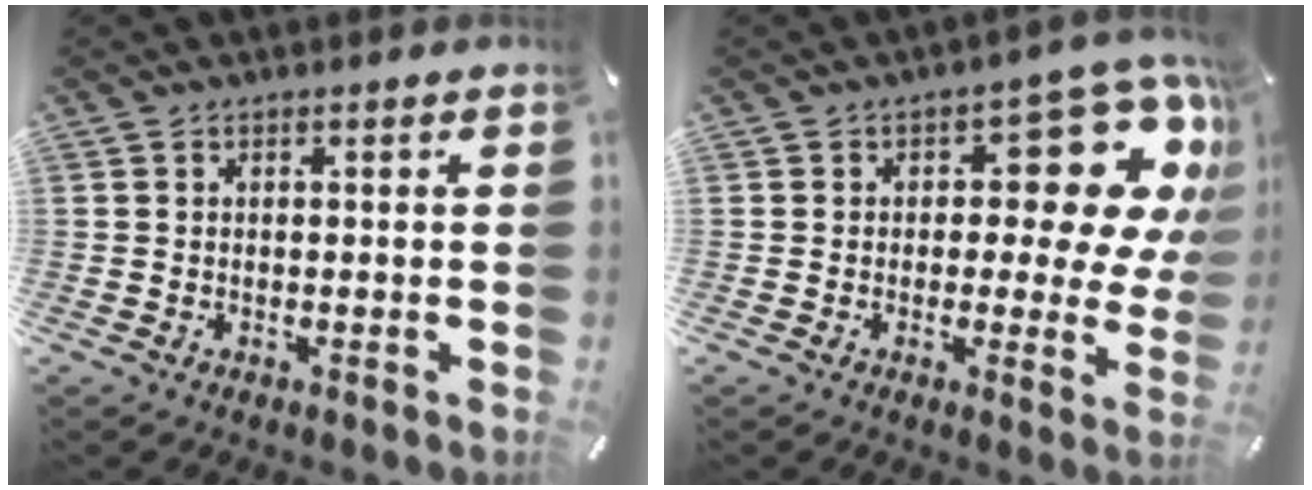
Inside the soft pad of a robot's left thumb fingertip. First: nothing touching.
{"total": 14.8, "force": [6.8, 7.6, 10.7], "torque": [-0.118, -0.060, 0.111]}